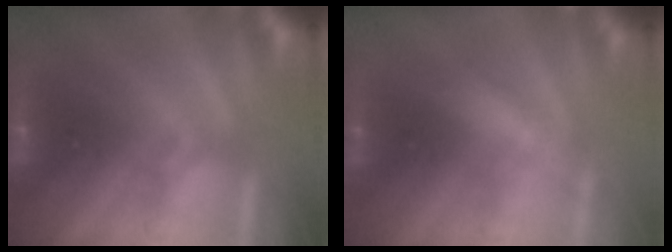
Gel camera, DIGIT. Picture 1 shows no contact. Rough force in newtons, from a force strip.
{"total": 2.7}